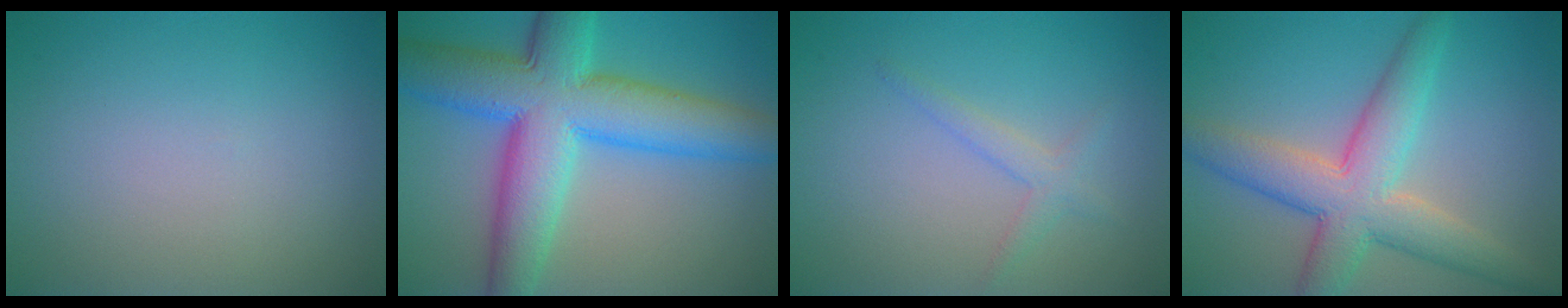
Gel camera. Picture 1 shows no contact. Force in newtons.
{"total": 11.5, "press": 11.5, "slide": 0.2}
{"total": 1.6, "press": 1.6, "slide": 0.1}
{"total": 7.0, "press": 7.0, "slide": 0.2}